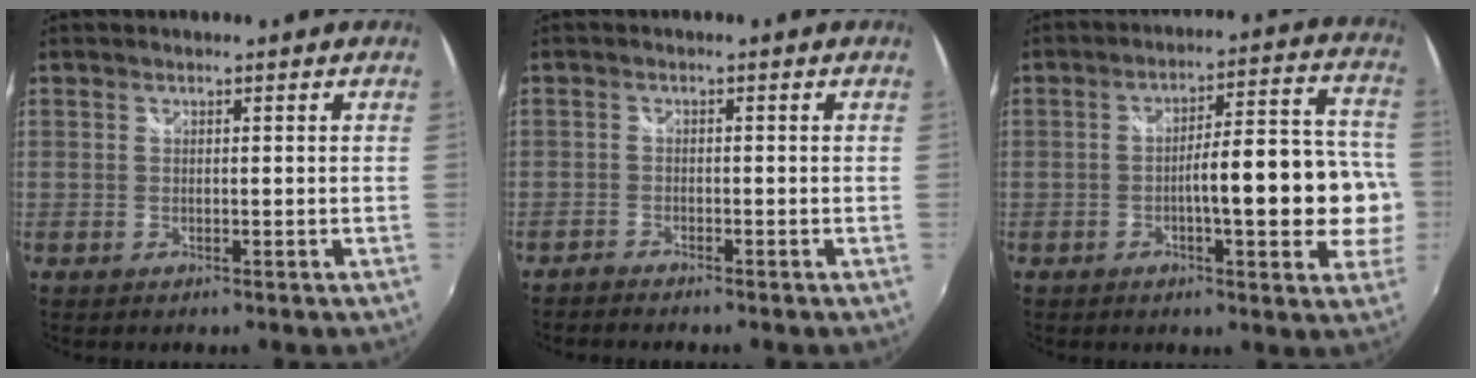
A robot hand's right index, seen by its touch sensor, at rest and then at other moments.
{"total": 2.3, "force": [-1.4, -1.7, -0.7], "torque": [0.007, -0.011, -0.030]}
{"total": 14.6, "force": [-3.1, 3.3, 13.8], "torque": [-0.191, 0.017, -0.042]}